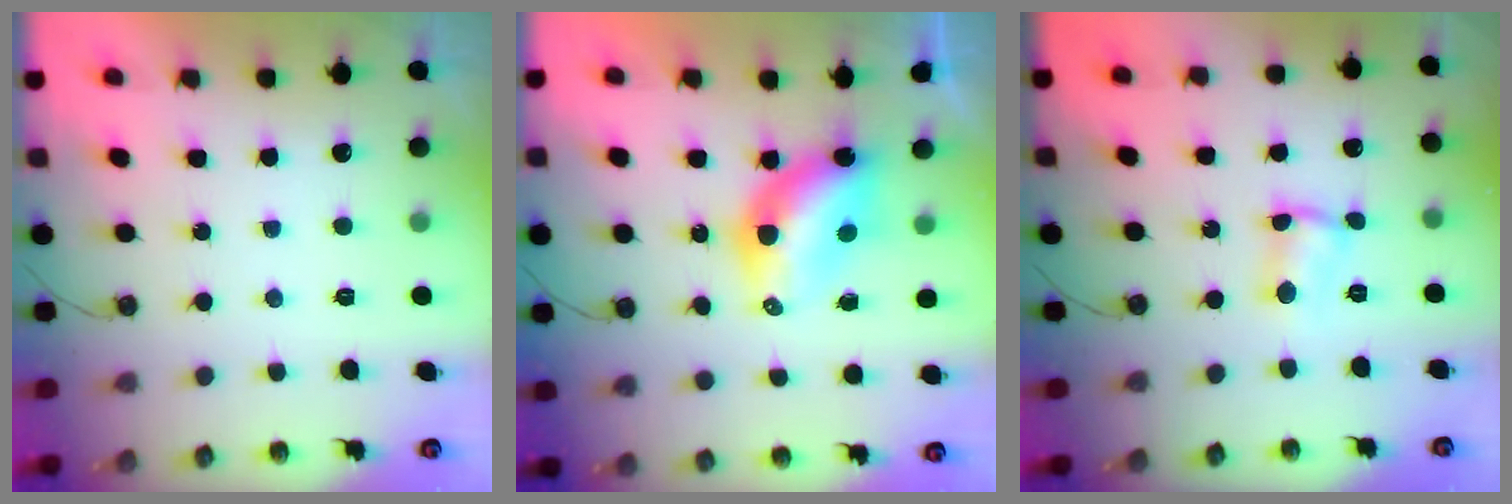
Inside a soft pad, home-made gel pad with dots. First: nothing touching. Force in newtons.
{"total": 7.9, "press": 7.8, "slide": 0.7}
{"total": 3.3, "press": 3.2, "slide": 0.3}